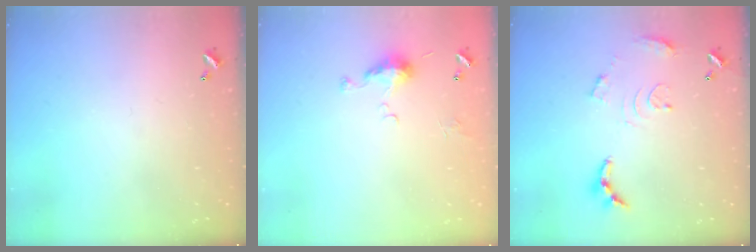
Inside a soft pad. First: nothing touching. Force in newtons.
{"total": 5.0, "press": 5.0, "slide": 0.7}
{"total": 10.6, "press": 10.6, "slide": 0.8}